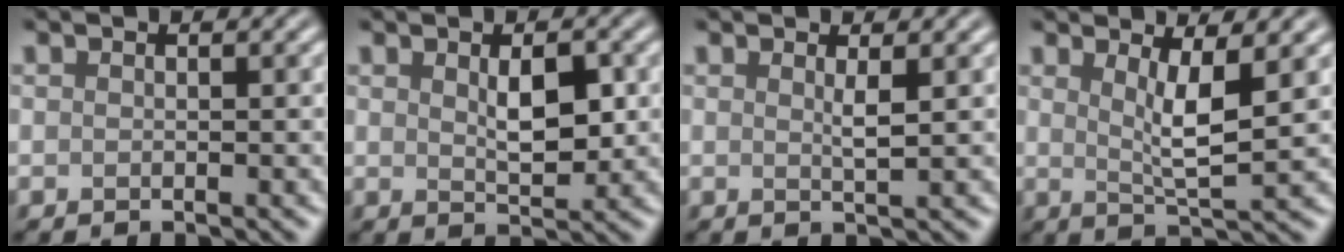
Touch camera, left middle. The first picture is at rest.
{"total": 3.1, "force": [0.7, 1.3, 2.7], "torque": [-0.051, -0.003, 0.015]}
{"total": 1.2, "force": [0.5, 0.1, 1.0], "torque": [-0.021, -0.004, 0.005]}
{"total": 3.8, "force": [1.2, 0.8, 3.5], "torque": [-0.064, -0.009, 0.023]}